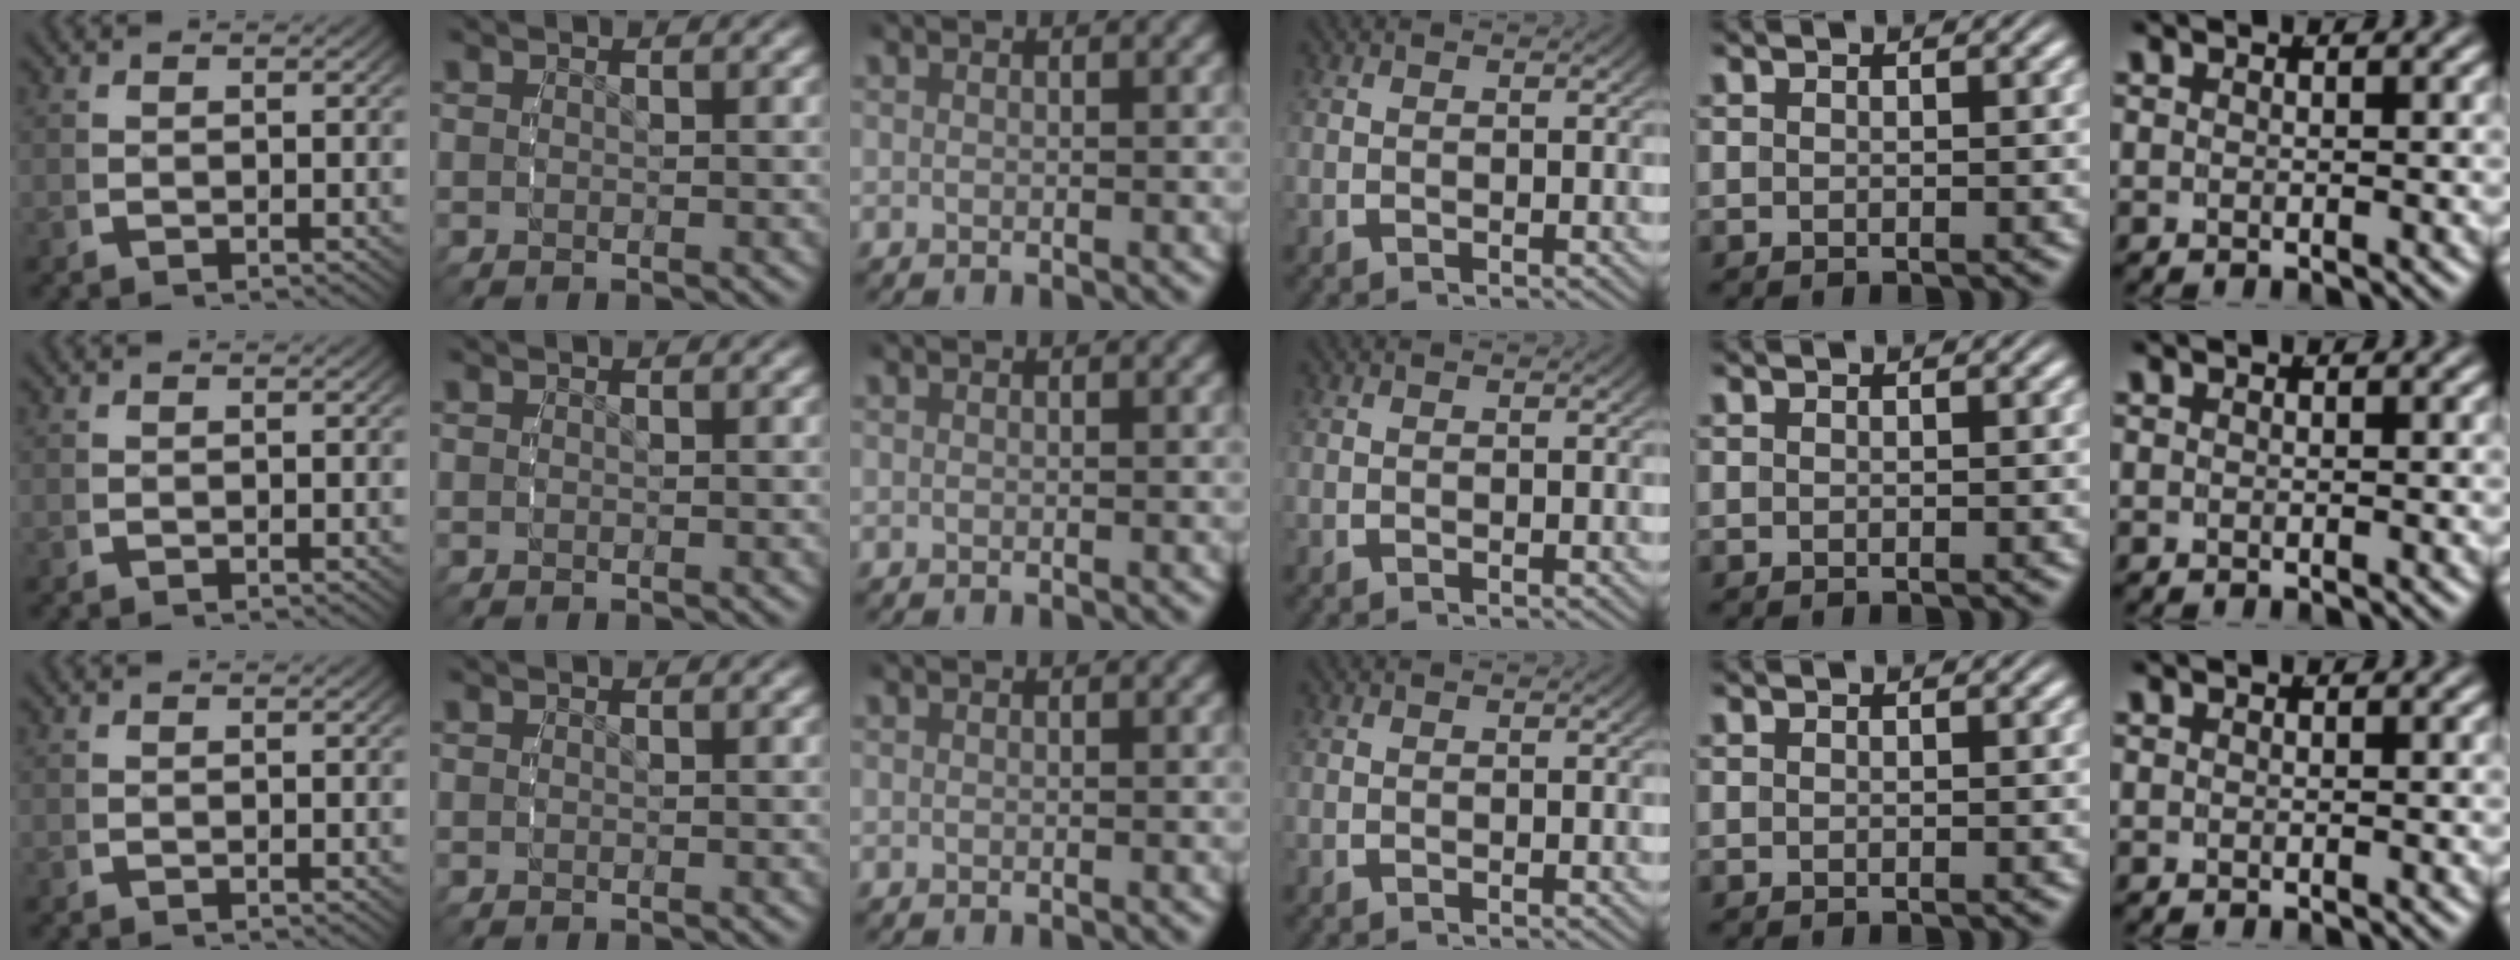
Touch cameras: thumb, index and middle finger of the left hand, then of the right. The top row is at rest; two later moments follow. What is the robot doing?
{"motion": "reach", "object": "pen bag"}